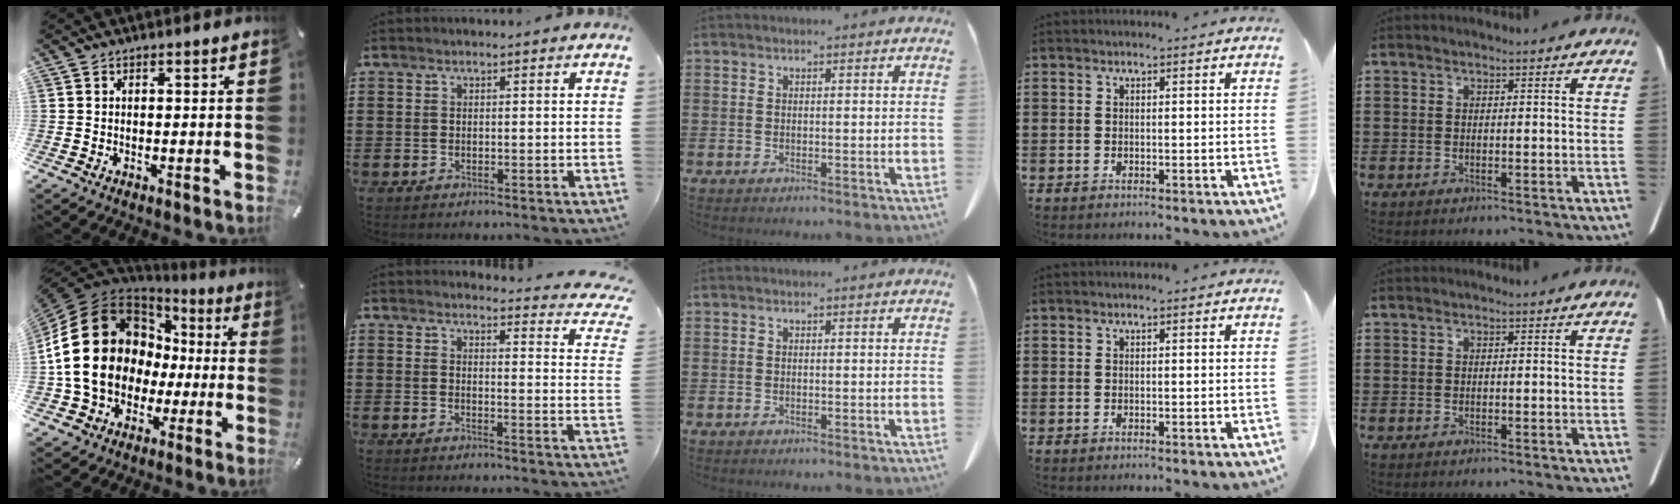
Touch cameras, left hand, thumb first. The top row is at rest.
{"thumb": {"total": 21.5, "force": [-0.5, 18.1, 11.7], "torque": [-0.233, 0.005, 0.009]}, "index": {"total": 3.3, "force": [3.1, 0.0, 1.1], "torque": [-0.029, -0.021, 0.053]}}